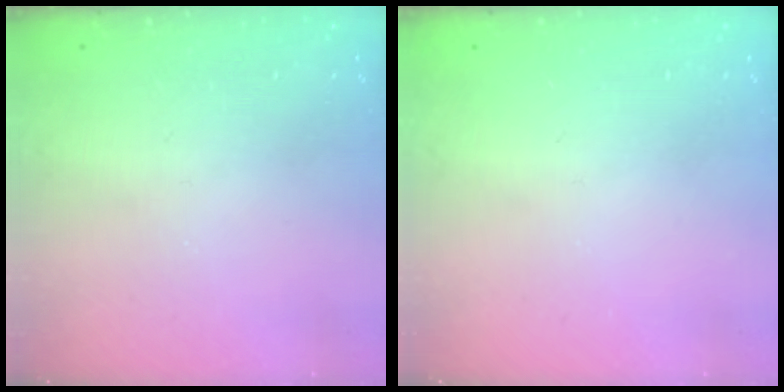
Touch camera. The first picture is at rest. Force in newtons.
{"total": 0.0}